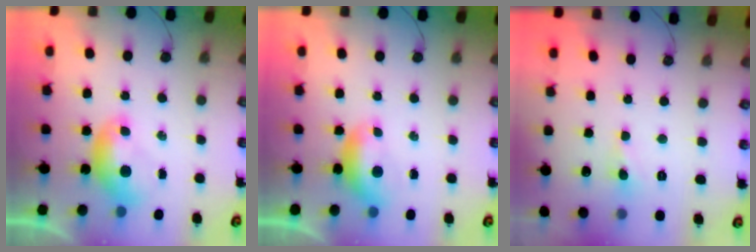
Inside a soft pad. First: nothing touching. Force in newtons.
{"total": 0.9, "press": 0.7, "slide": 0.6}
{"total": 1.2, "press": 1.1, "slide": 0.6}